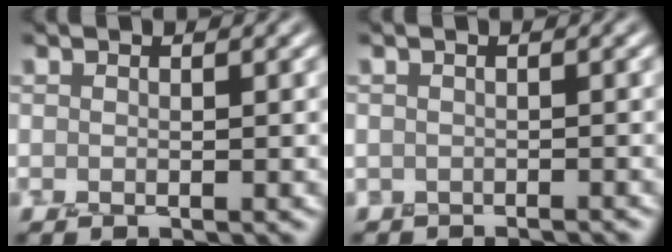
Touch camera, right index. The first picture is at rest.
{"total": 1.0, "force": [-0.7, -0.1, -0.6], "torque": [0.020, 0.005, -0.005]}